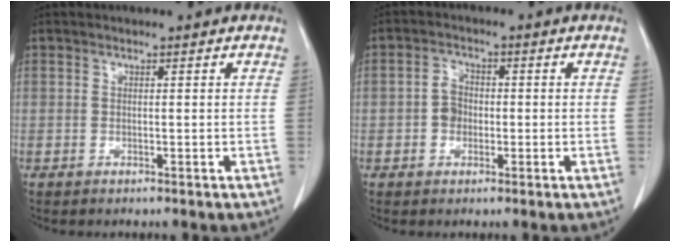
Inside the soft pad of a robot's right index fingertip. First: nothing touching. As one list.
[{"total": 3.1, "force": [-0.6, 2.5, 1.7], "torque": [-0.030, 0.011, -0.014]}]